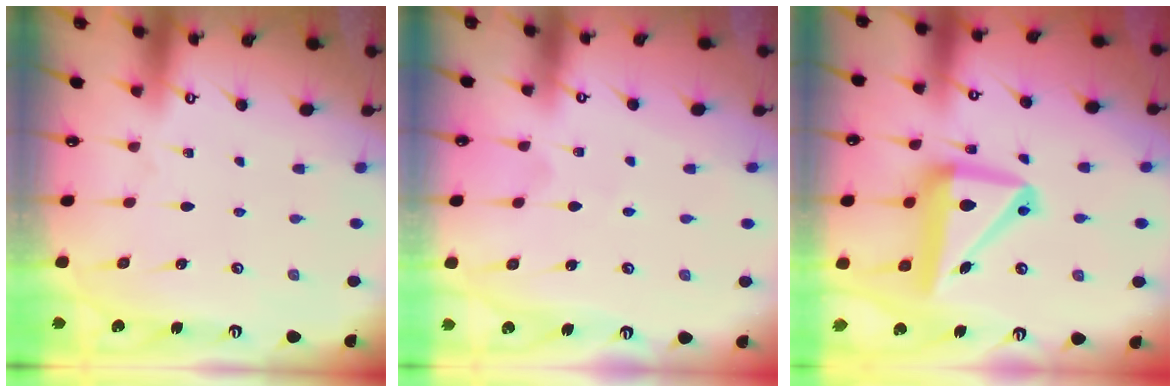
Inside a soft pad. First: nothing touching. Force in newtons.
{"total": 2.7, "press": 2.7, "slide": 0.3}
{"total": 16.0, "press": 15.8, "slide": 2.8}